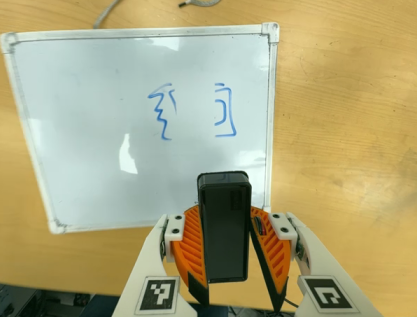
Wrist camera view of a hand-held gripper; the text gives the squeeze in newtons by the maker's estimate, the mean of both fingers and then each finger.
{"total": 5.8, "left": 6.5, "right": 5.1}